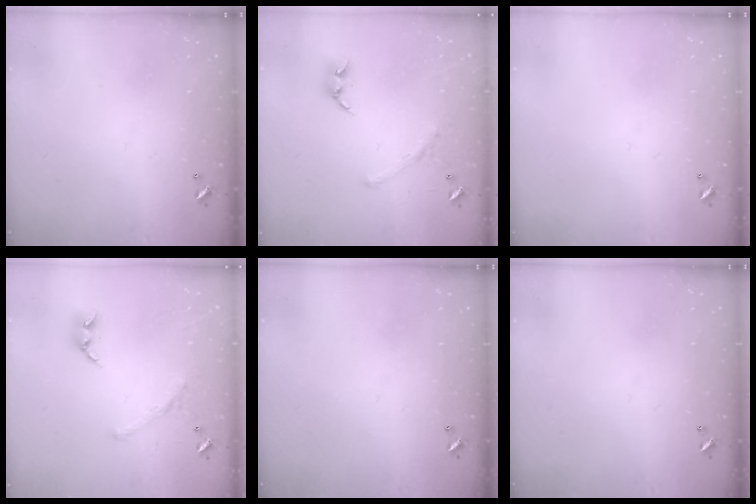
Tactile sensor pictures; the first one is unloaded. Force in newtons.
{"total": 1.6, "press": 1.1, "slide": 1.1}
{"total": 0.0}
{"total": 1.6, "press": 1.1, "slide": 1.1}
{"total": 0.0}
{"total": 0.0}